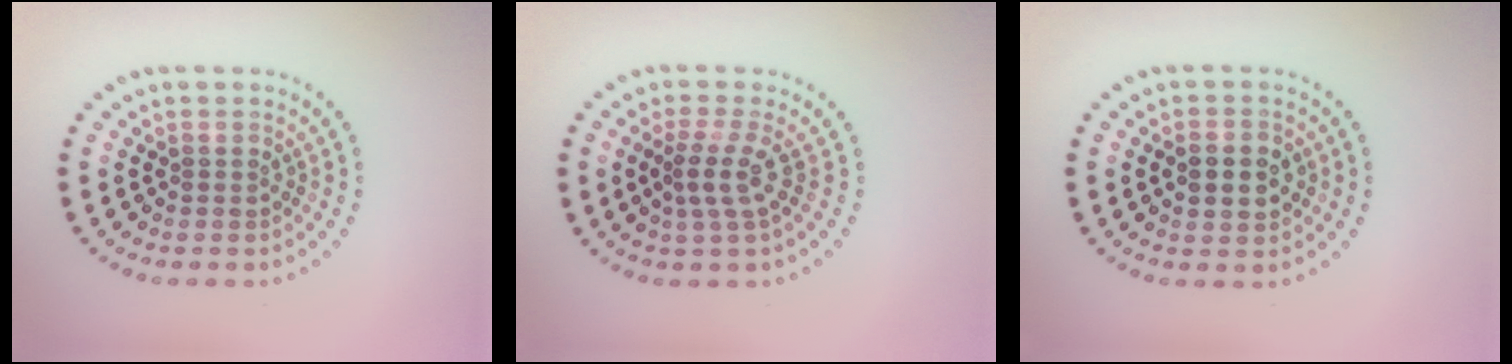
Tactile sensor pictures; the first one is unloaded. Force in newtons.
{"total": 2.5, "press": 1.8, "slide": 1.8}
{"total": 3.7, "press": 3.7, "slide": 0.2}